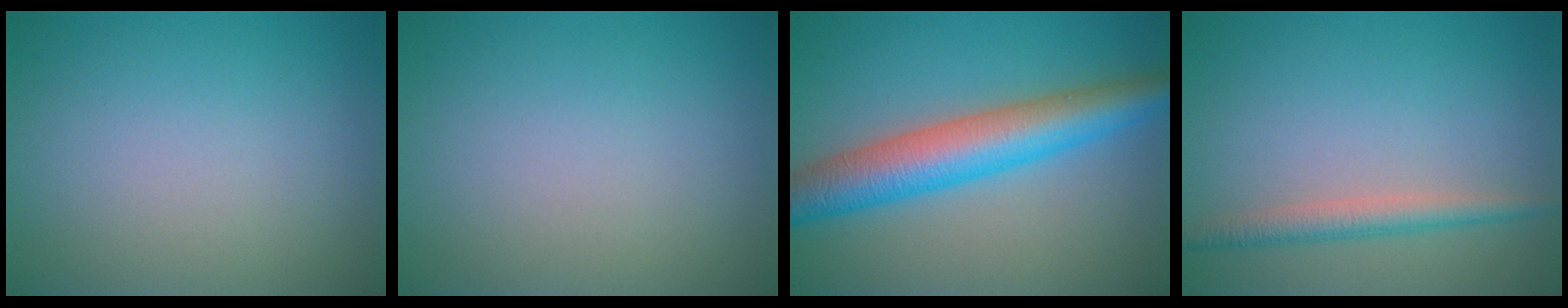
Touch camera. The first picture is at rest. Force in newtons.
{"total": 0.0}
{"total": 7.5, "press": 7.5, "slide": 0.1}
{"total": 2.4, "press": 2.4, "slide": 0.1}